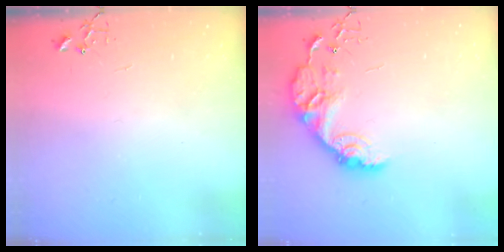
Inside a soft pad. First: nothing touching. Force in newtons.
{"total": 14.5, "press": 14.5, "slide": 1.0}